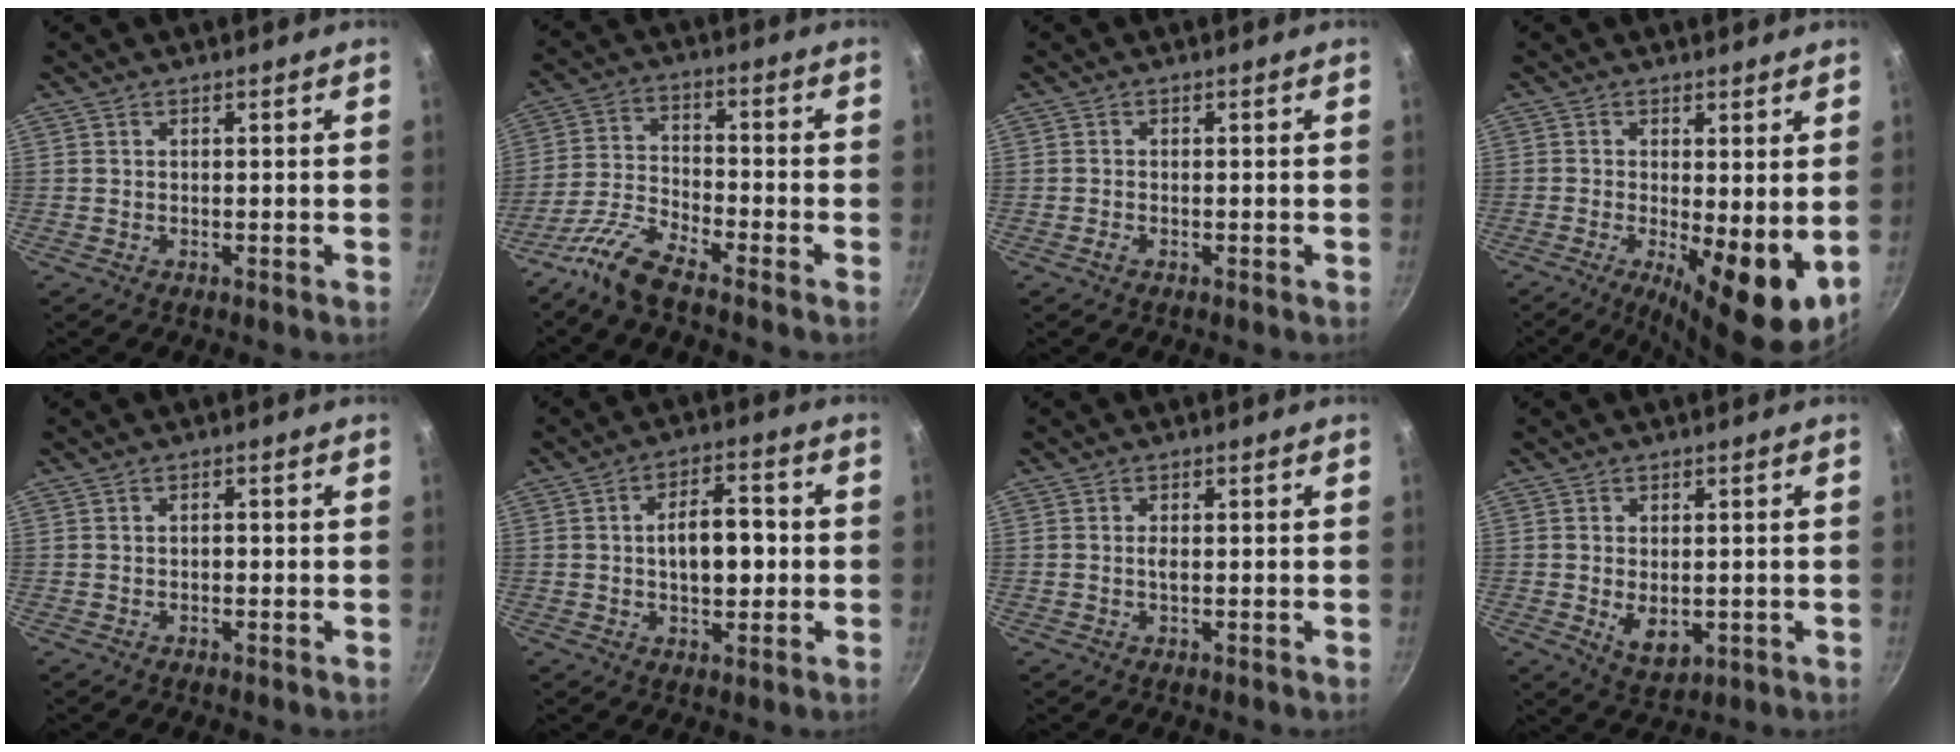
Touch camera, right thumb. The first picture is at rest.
{"total": 8.4, "force": [-6.9, 1.9, 4.5], "torque": [-0.103, 0.043, -0.154]}
{"total": 0.7, "force": [-0.5, 0.3, 0.4], "torque": [-0.013, 0.002, -0.012]}
{"total": 11.5, "force": [-1.3, 3.9, 10.7], "torque": [-0.146, -0.019, -0.012]}
{"total": 0.9, "force": [-0.3, 0.6, 0.6], "torque": [-0.009, 0.005, -0.005]}
{"total": 9.3, "force": [-0.3, 5.0, 7.9], "torque": [-0.097, 0.016, -0.008]}
{"total": 1.3, "force": [0.0, 0.6, 1.1], "torque": [-0.023, 0.001, -0.002]}
{"total": 6.0, "force": [-0.7, 3.8, 4.5], "torque": [-0.067, -0.013, 0.001]}